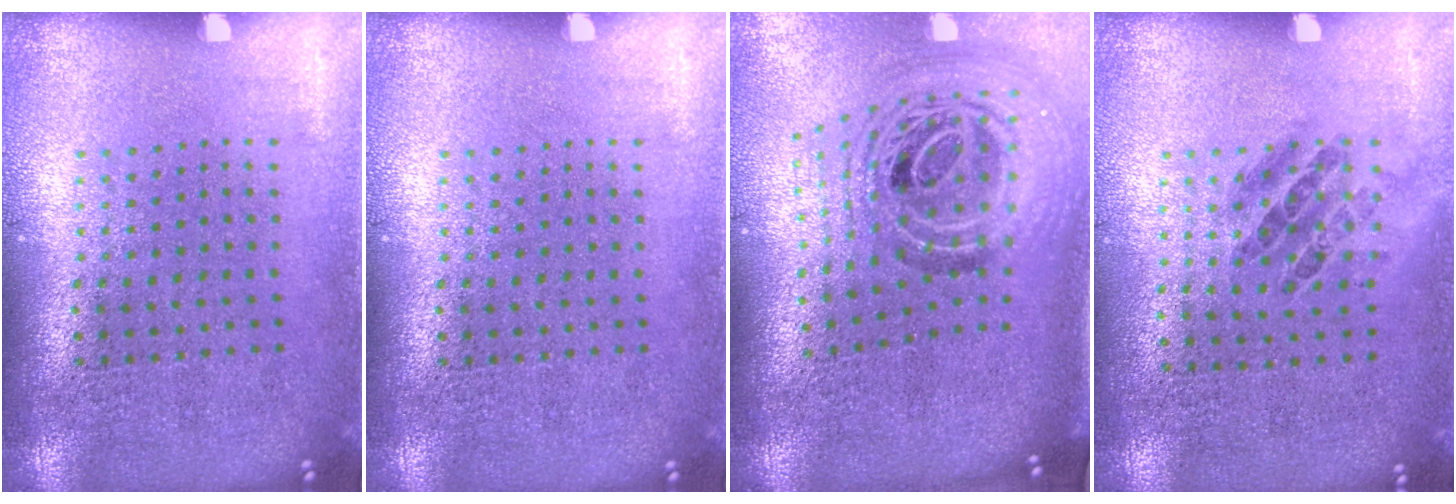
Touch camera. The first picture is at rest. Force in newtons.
{"total": 0.0}
{"total": 2.1, "press": 1.7, "slide": 1.3}
{"total": 0.9, "press": 0.6, "slide": 0.7}